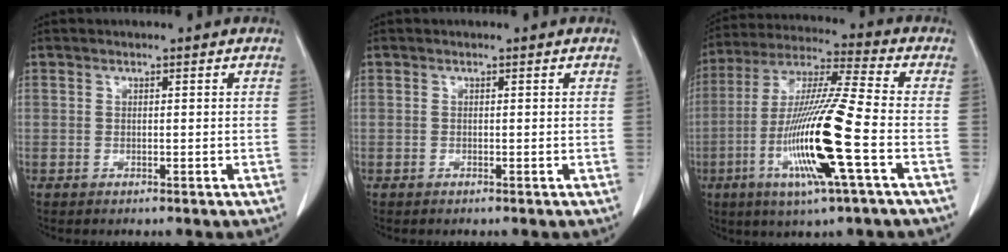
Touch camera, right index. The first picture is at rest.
{"total": 0.0}
{"total": 17.0, "force": [-5.0, -0.2, 16.2], "torque": [-0.328, -0.016, -0.101]}